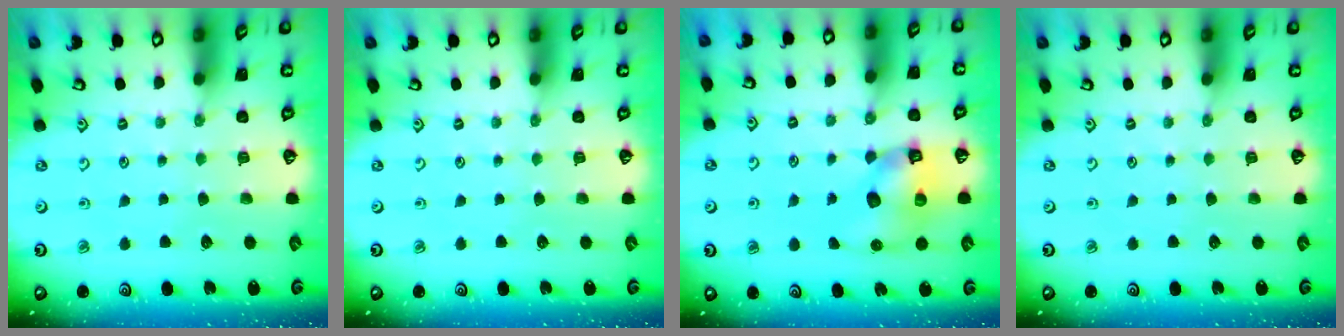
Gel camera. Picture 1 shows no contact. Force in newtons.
{"total": 0.0}
{"total": 9.3, "press": 9.2, "slide": 1.4}
{"total": 0.0}